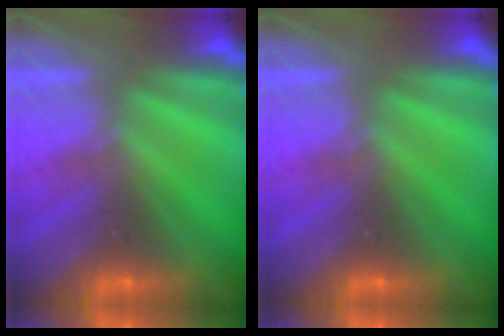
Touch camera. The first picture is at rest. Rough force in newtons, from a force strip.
{"total": 0.0}